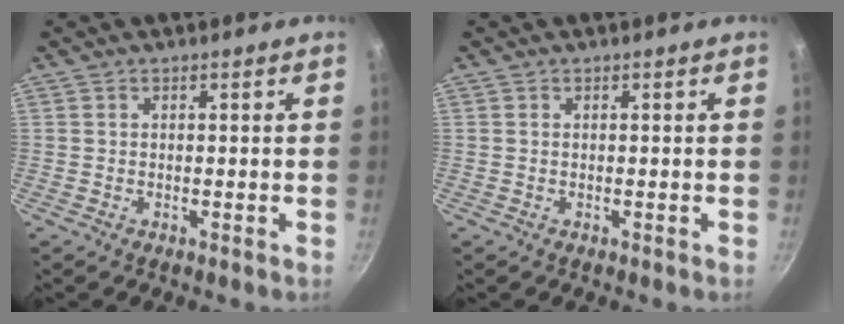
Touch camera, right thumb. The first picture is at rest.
{"total": 0.0}